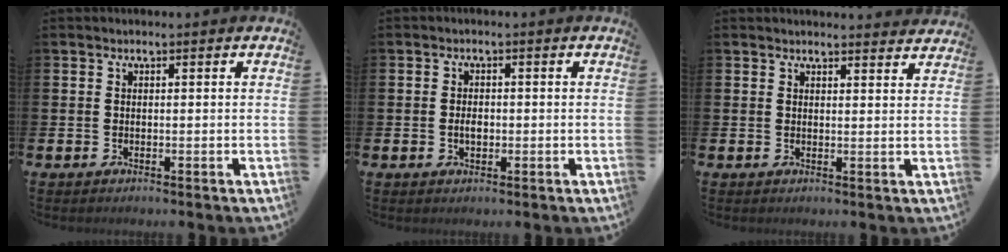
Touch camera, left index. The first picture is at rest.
{"total": 1.9, "force": [-0.2, 1.2, 1.5], "torque": [-0.019, 0.002, -0.008]}
{"total": 2.4, "force": [2.4, 0.2, 0.0], "torque": [0.010, -0.018, 0.041]}